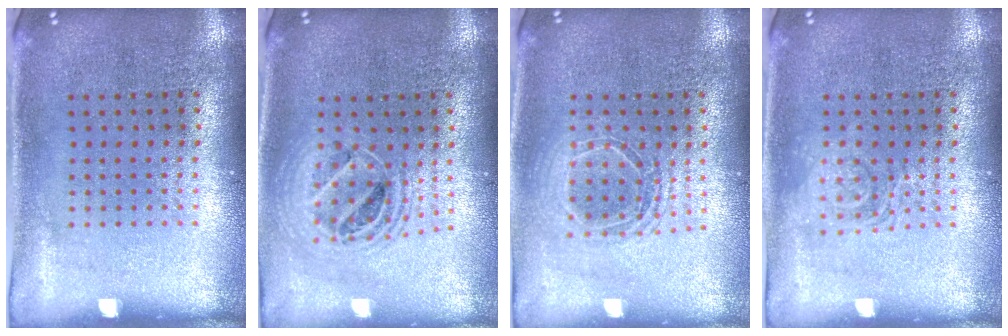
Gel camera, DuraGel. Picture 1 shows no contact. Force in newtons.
{"total": 1.8, "press": 1.5, "slide": 1.0}
{"total": 1.7, "press": 1.4, "slide": 0.9}
{"total": 1.9, "press": 1.9, "slide": 0.3}